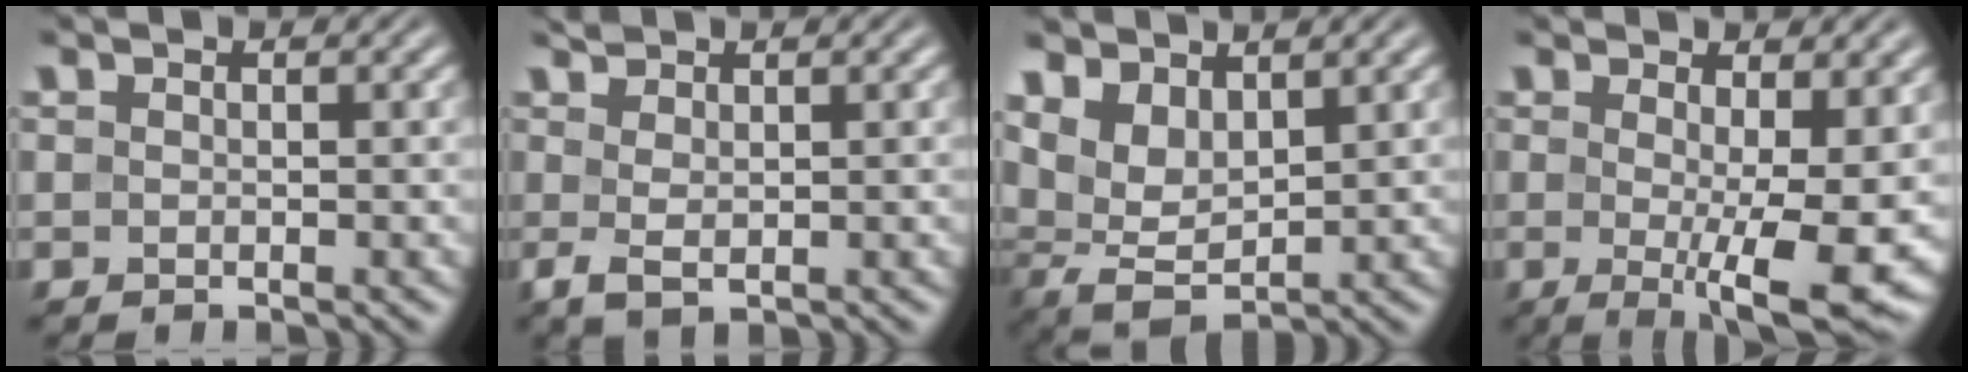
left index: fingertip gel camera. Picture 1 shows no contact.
{"total": 2.0, "force": [0.7, 0.7, 1.8], "torque": [-0.041, 0.002, 0.015]}
{"total": 5.1, "force": [3.0, 2.4, 3.3], "torque": [-0.076, 0.001, 0.058]}
{"total": 8.1, "force": [-0.3, 1.8, 7.9], "torque": [-0.112, -0.022, 0.001]}